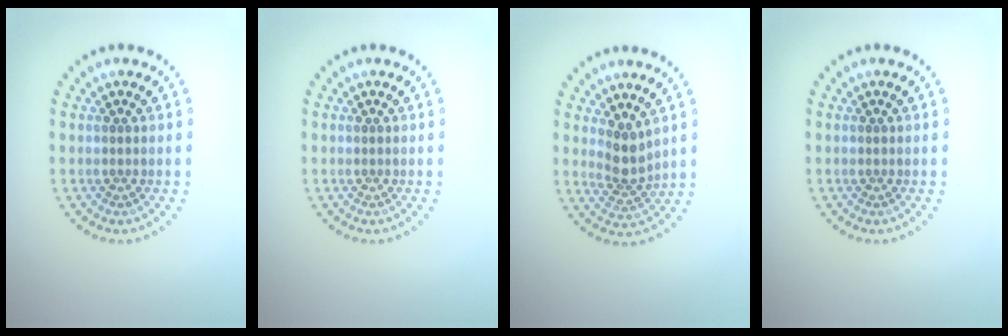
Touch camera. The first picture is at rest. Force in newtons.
{"total": 0.0}
{"total": 2.7, "press": 2.2, "slide": 1.6}
{"total": 0.0}